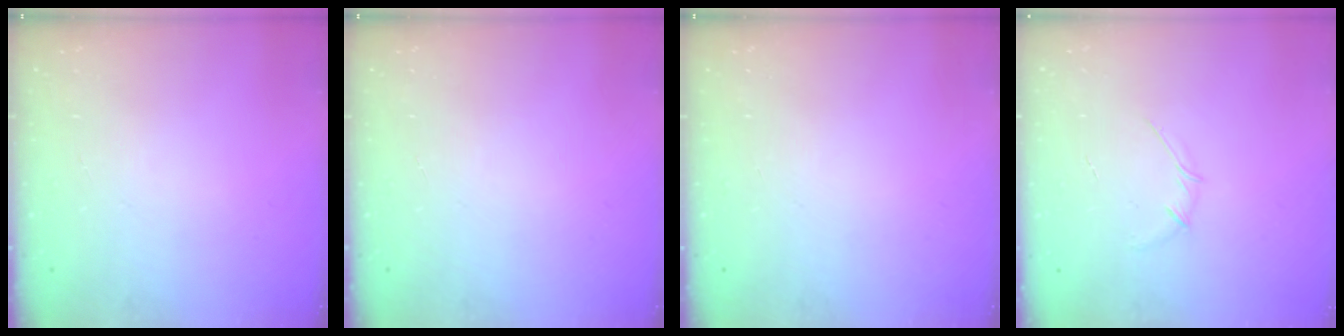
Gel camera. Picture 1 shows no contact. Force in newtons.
{"total": 0.0}
{"total": 0.0}
{"total": 2.7, "press": 2.6, "slide": 0.7}